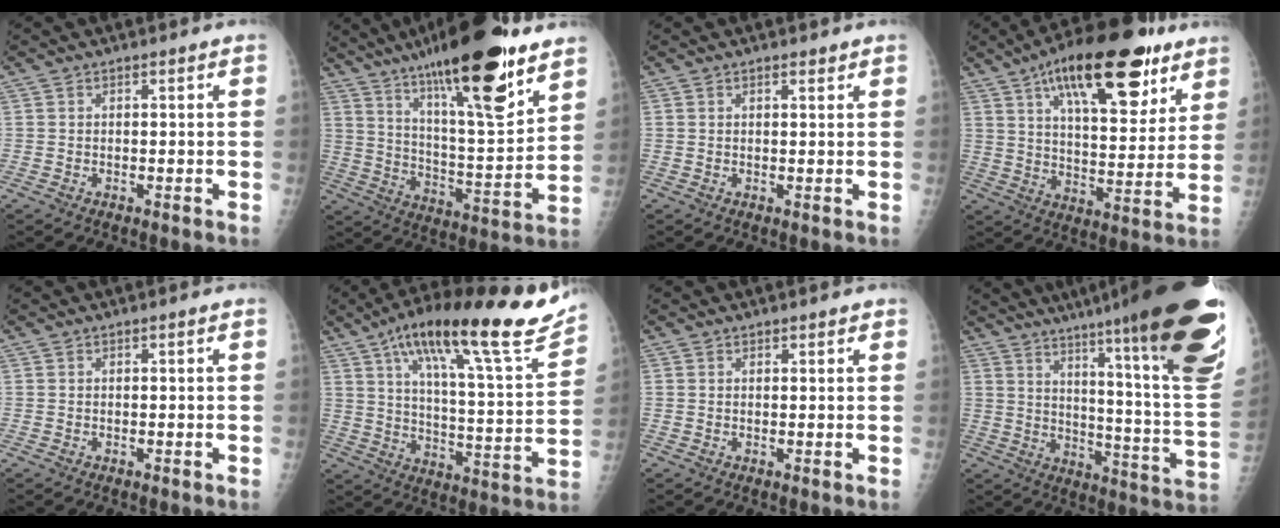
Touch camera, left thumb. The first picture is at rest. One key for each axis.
{"total": 25.3, "fx": 16.2, "fy": 5.7, "fz": 18.6, "tx": -0.281, "ty": -0.062, "tz": 0.266}
{"total": 1.4, "fx": 1.0, "fy": 0.6, "fz": 0.8, "tx": -0.008, "ty": -0.005, "tz": 0.014}
{"total": 24.3, "fx": 13.5, "fy": 9.7, "fz": 17.8, "tx": -0.239, "ty": -0.029, "tz": 0.210}
{"total": 0.0}
{"total": 26.0, "fx": 17.0, "fy": 5.4, "fz": 19.0, "tx": -0.269, "ty": -0.045, "tz": 0.264}
{"total": 1.0, "fx": 0.8, "fy": 0.5, "fz": 0.2, "tx": 0.003, "ty": -0.005, "tz": 0.010}
{"total": 32.7, "fx": 22.0, "fy": 2.5, "fz": 24.1, "tx": -0.263, "ty": -0.111, "tz": 0.306}